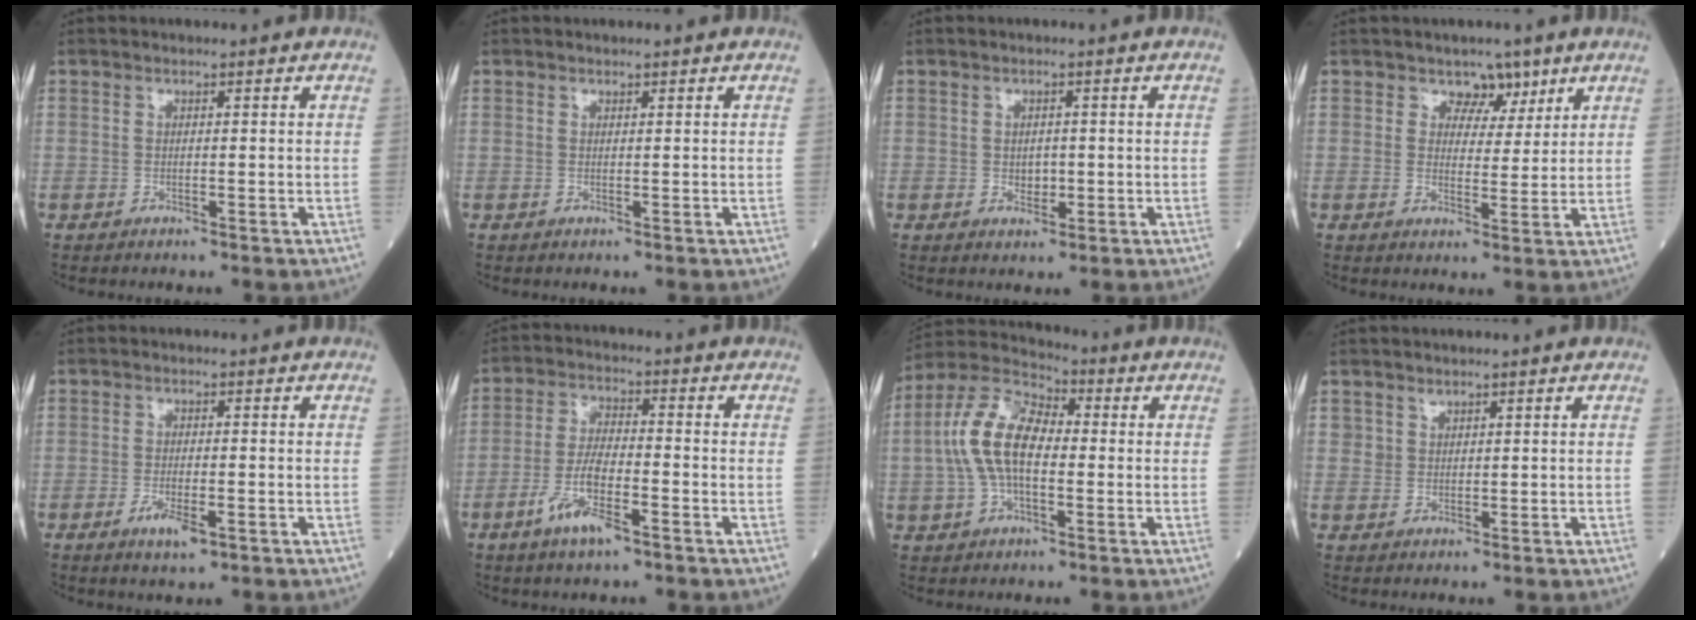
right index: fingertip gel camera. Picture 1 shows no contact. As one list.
[{"total": 0.0}, {"total": 2.1, "force": [-0.2, 1.4, 1.5], "torque": [-0.021, 0.001, -0.001]}, {"total": 3.8, "force": [2.5, 2.6, 1.1], "torque": [-0.003, 0.000, 0.036]}, {"total": 3.8, "force": [-1.7, 0.9, 3.3], "torque": [-0.061, -0.004, -0.028]}, {"total": 7.6, "force": [-3.9, 1.6, 6.4], "torque": [-0.129, -0.007, -0.072]}, {"total": 11.5, "force": [0.0, 5.6, 10.0], "torque": [-0.226, 0.031, -0.003]}, {"total": 1.3, "force": [1.0, 0.9, 0.1], "torque": [0.010, -0.005, 0.013]}]